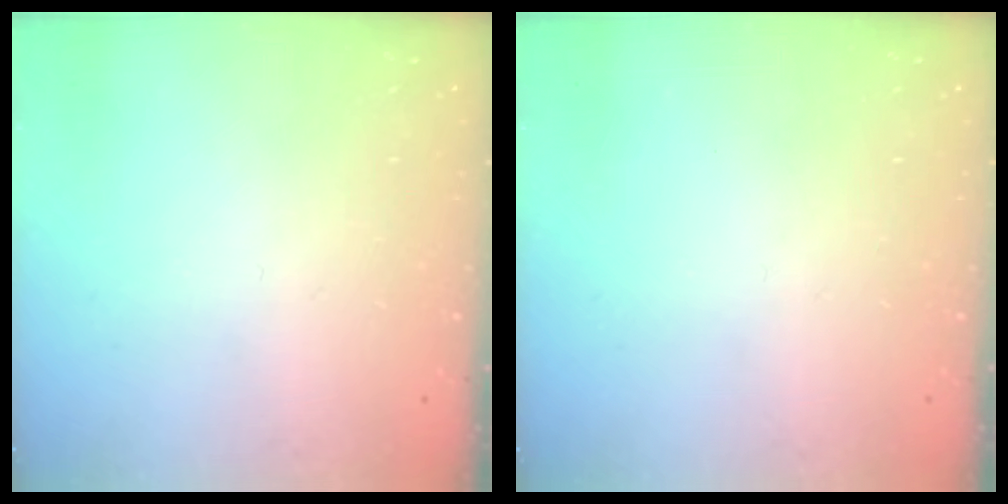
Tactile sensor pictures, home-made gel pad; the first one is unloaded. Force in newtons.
{"total": 0.0}